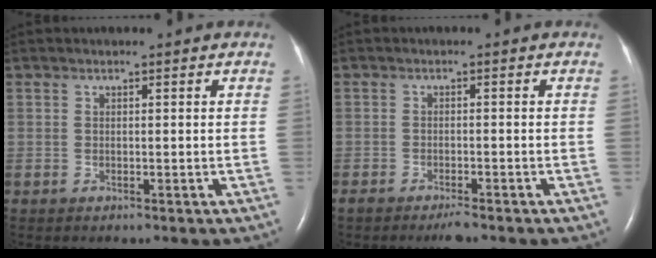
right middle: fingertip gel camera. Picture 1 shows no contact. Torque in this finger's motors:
{"motor_torque": [0.35, -0.35, 0.02, 0.00]}